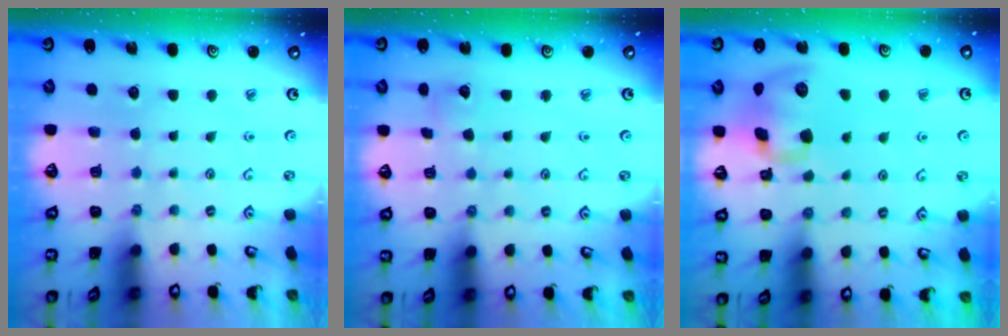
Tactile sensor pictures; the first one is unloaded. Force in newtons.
{"total": 3.1, "press": 3.1, "slide": 0.3}
{"total": 12.2, "press": 12.1, "slide": 1.9}